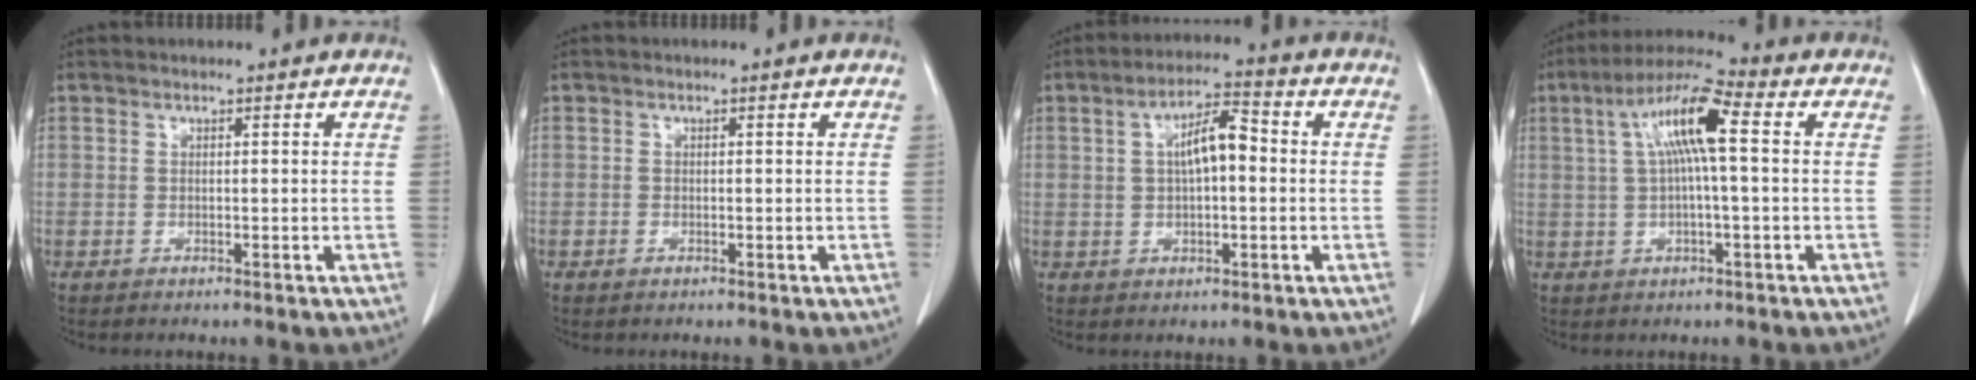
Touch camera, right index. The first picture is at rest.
{"total": 0.7, "force": [-0.3, 0.5, 0.4], "torque": [-0.008, 0.002, -0.004]}
{"total": 7.2, "force": [0.8, 2.6, 6.7], "torque": [-0.125, 0.025, 0.012]}
{"total": 10.4, "force": [1.9, 1.6, 10.1], "torque": [-0.197, 0.032, 0.033]}